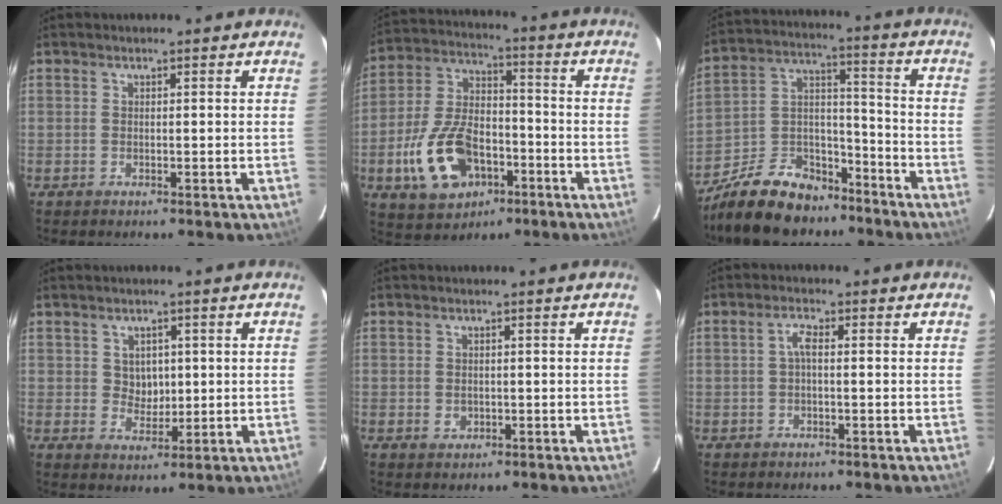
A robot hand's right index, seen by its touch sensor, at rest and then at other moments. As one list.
[{"total": 16.3, "force": [-6.4, 10.0, 11.2], "torque": [-0.248, 0.008, -0.100]}, {"total": 16.4, "force": [-12.0, 8.8, 7.1], "torque": [-0.161, 0.040, -0.191]}, {"total": 4.0, "force": [0.8, 3.6, 1.7], "torque": [-0.024, 0.006, 0.018]}, {"total": 1.6, "force": [-0.2, 1.4, 0.6], "torque": [-0.009, 0.002, -0.002]}, {"total": 2.1, "force": [-0.2, 0.6, 2.0], "torque": [-0.042, 0.008, -0.003]}]